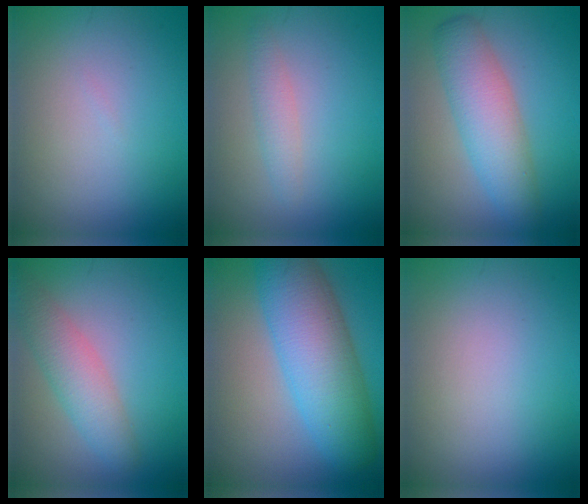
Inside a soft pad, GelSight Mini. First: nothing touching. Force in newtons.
{"total": 1.8, "press": 1.8, "slide": 0.1}
{"total": 5.8, "press": 5.8, "slide": 0.2}
{"total": 4.0, "press": 4.0, "slide": 0.1}
{"total": 9.2, "press": 9.2, "slide": 0.1}
{"total": 0.0}